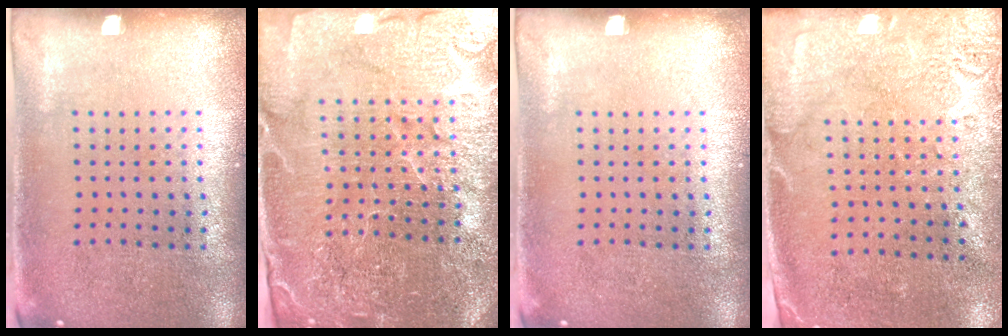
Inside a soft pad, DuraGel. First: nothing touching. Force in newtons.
{"total": 5.1, "press": 4.8, "slide": 1.9}
{"total": 0.0}
{"total": 2.8, "press": 2.2, "slide": 1.7}